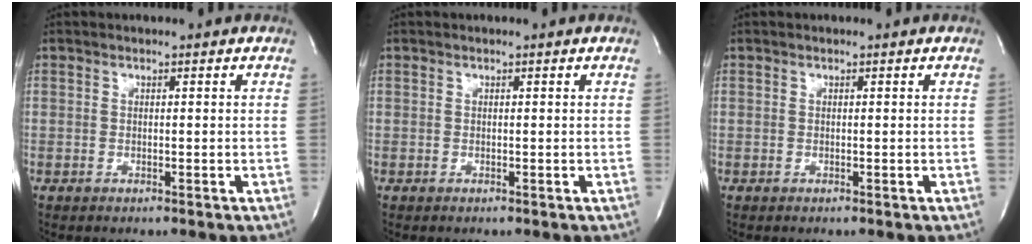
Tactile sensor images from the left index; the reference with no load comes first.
{"total": 0.0}
{"total": 0.0}